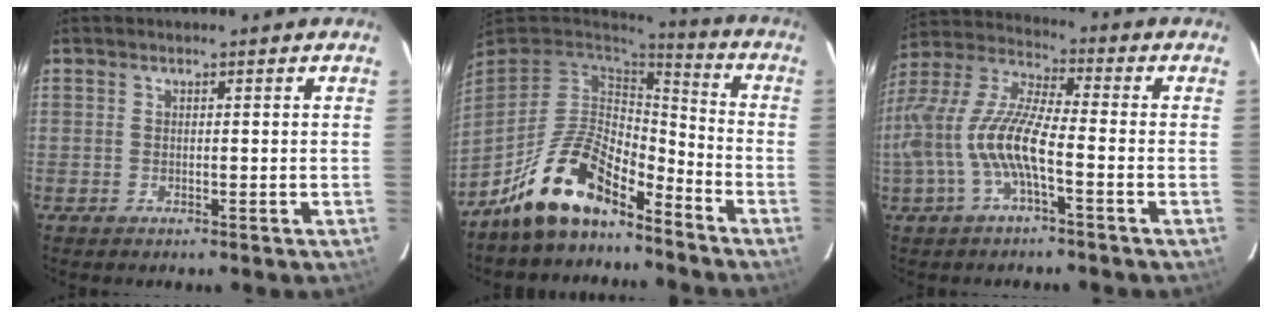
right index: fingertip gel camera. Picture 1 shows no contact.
{"total": 14.2, "force": [-10.6, 5.3, 7.8], "torque": [-0.166, 0.005, -0.196]}
{"total": 14.3, "force": [-4.0, 3.7, 13.3], "torque": [-0.276, 0.000, -0.078]}